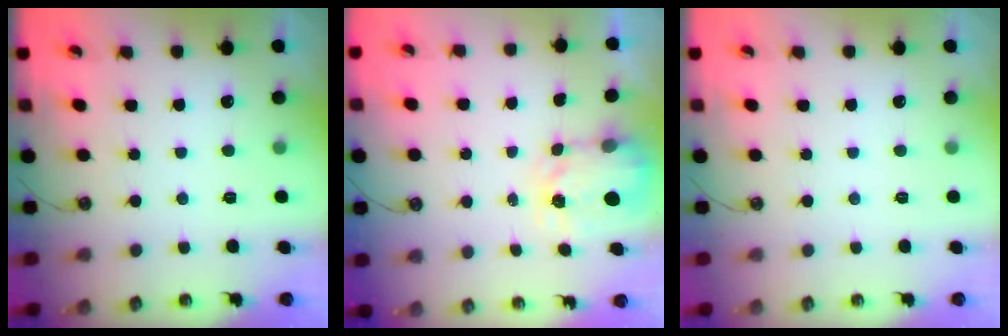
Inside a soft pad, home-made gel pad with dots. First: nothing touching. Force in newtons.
{"total": 3.5, "press": 3.5, "slide": 0.4}
{"total": 0.0}